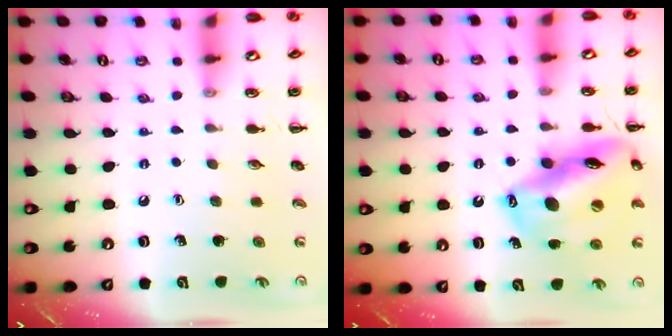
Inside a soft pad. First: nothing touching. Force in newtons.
{"total": 17.5, "press": 16.9, "slide": 4.6}